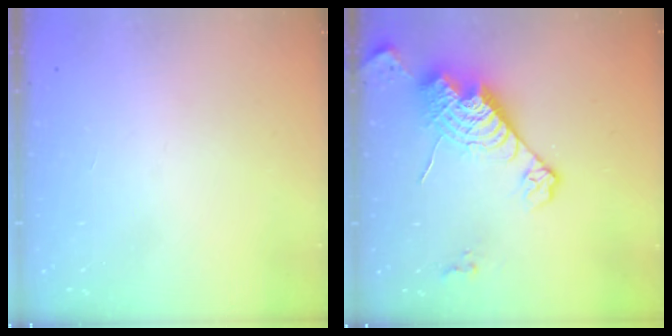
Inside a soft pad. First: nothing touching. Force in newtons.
{"total": 15.6, "press": 15.5, "slide": 1.3}